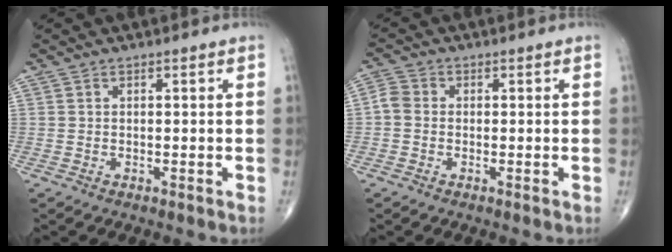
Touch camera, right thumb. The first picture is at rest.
{"total": 2.9, "force": [-0.4, 2.4, 1.5], "torque": [-0.026, 0.007, -0.018]}